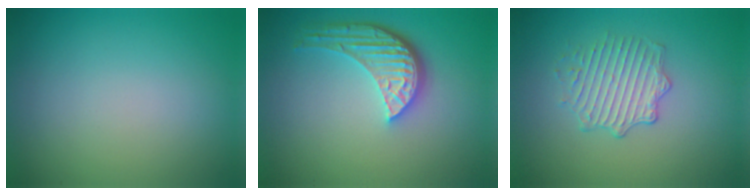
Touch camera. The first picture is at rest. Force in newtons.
{"total": 5.2, "press": 3.9, "slide": 3.5}
{"total": 2.6, "press": 2.0, "slide": 1.6}